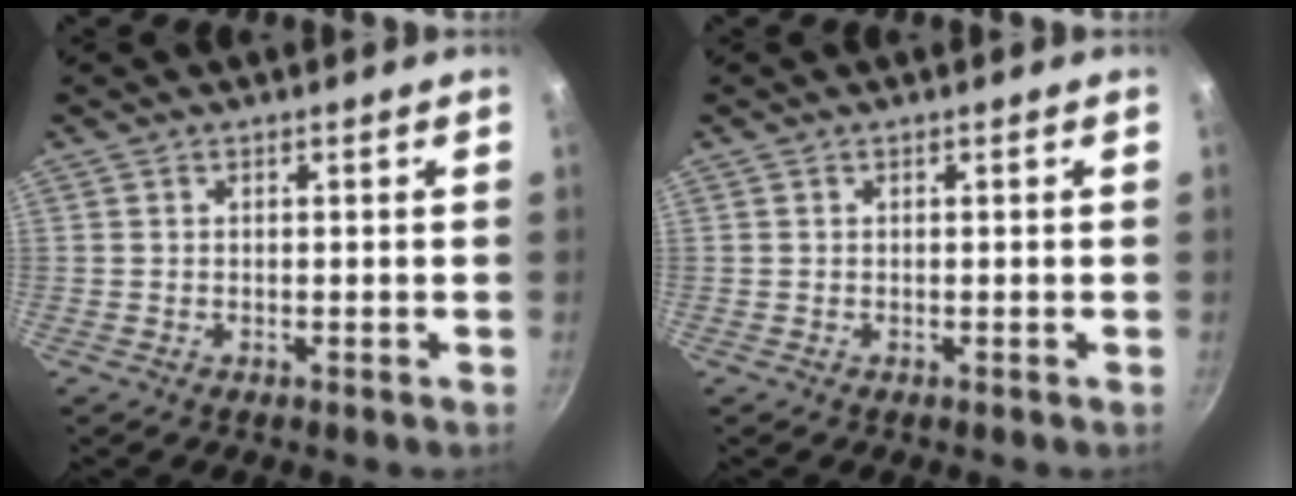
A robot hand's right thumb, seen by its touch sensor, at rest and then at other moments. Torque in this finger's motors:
{"motor_torque": [-0.11, 0.11, 0.00, 0.00, 0.00]}